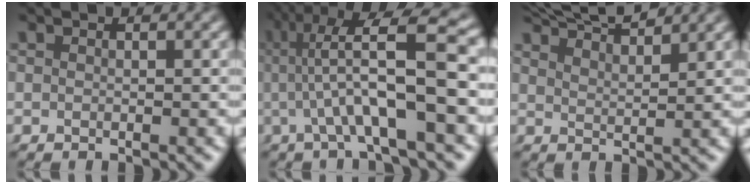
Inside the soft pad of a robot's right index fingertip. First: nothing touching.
{"total": 9.9, "force": [2.2, 3.0, 9.2], "torque": [-0.134, 0.026, 0.024]}
{"total": 6.1, "force": [5.6, 0.9, 2.2], "torque": [-0.040, 0.009, 0.093]}